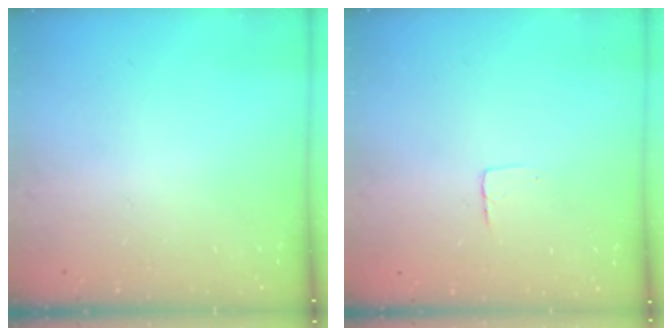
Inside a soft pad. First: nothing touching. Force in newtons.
{"total": 2.9, "press": 2.9, "slide": 0.2}